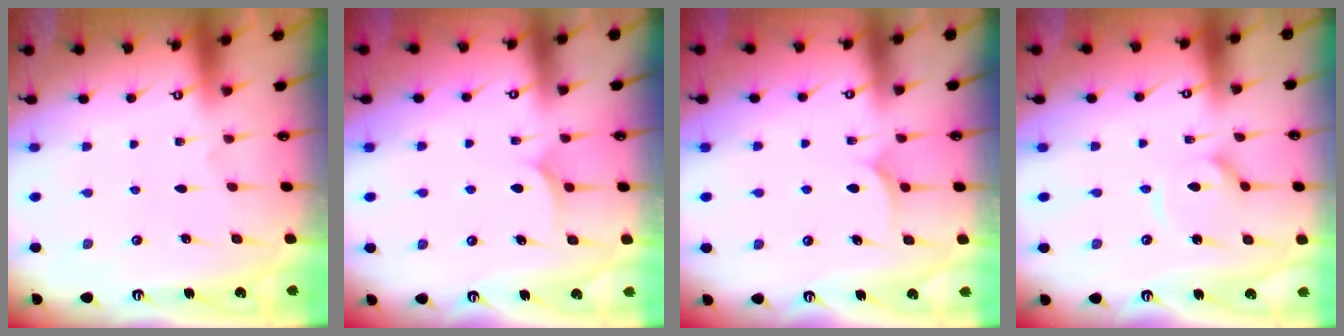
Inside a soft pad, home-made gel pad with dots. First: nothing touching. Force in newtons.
{"total": 5.5, "press": 5.5, "slide": 0.2}
{"total": 5.5, "press": 5.5, "slide": 0.2}
{"total": 6.1, "press": 6.1, "slide": 0.6}